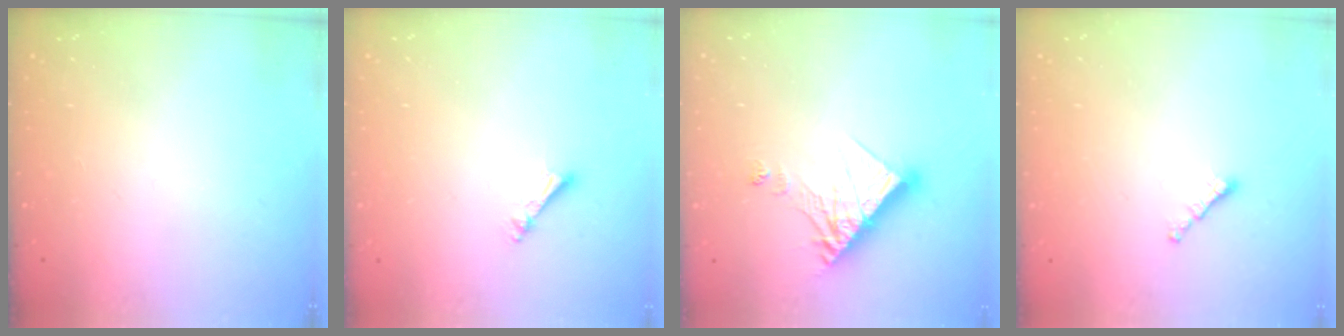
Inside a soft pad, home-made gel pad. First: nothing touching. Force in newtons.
{"total": 3.5, "press": 3.5, "slide": 0.1}
{"total": 12.7, "press": 12.6, "slide": 1.2}
{"total": 0.8, "press": 0.7, "slide": 0.4}